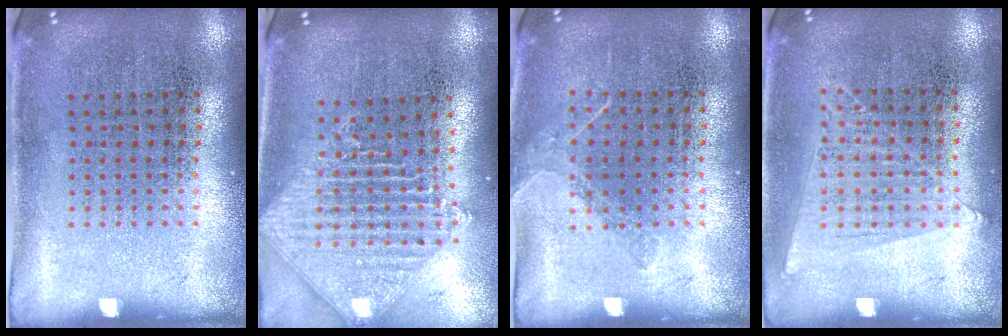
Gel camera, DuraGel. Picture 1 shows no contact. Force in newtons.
{"total": 2.0, "press": 1.6, "slide": 1.2}
{"total": 1.0, "press": 0.9, "slide": 0.5}
{"total": 1.1, "press": 1.0, "slide": 0.4}